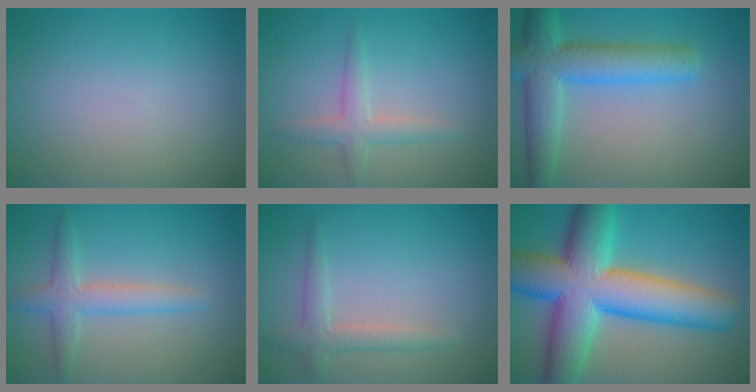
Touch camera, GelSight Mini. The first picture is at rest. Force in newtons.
{"total": 2.3, "press": 2.3, "slide": 0.0}
{"total": 6.9, "press": 6.9, "slide": 0.2}
{"total": 3.1, "press": 3.1, "slide": 0.1}
{"total": 2.3, "press": 2.2, "slide": 0.1}
{"total": 14.0, "press": 14.0, "slide": 0.4}